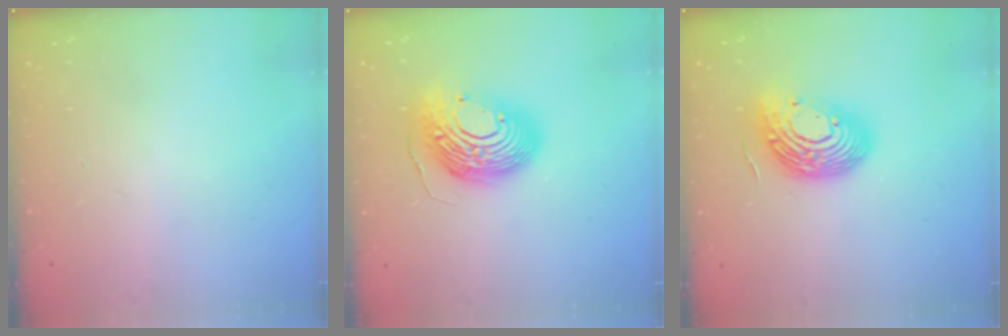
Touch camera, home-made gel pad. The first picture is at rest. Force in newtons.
{"total": 17.0, "press": 16.9, "slide": 1.5}
{"total": 16.1, "press": 16.0, "slide": 1.3}